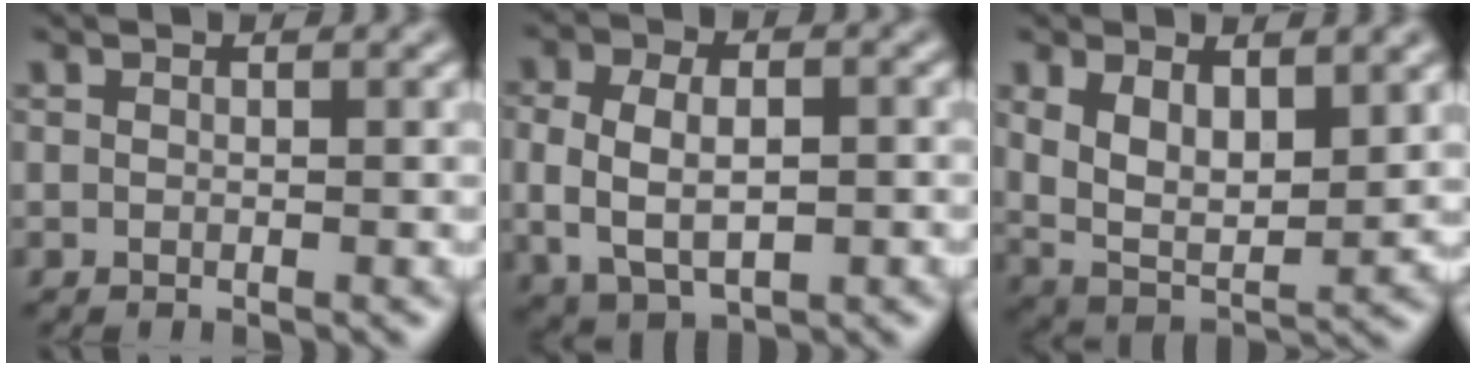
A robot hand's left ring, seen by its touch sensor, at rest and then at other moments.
{"total": 6.3, "force": [-0.5, 4.1, 4.7], "torque": [-0.086, -0.002, 0.002]}
{"total": 6.1, "force": [1.9, 3.0, 5.0], "torque": [-0.102, -0.014, 0.042]}